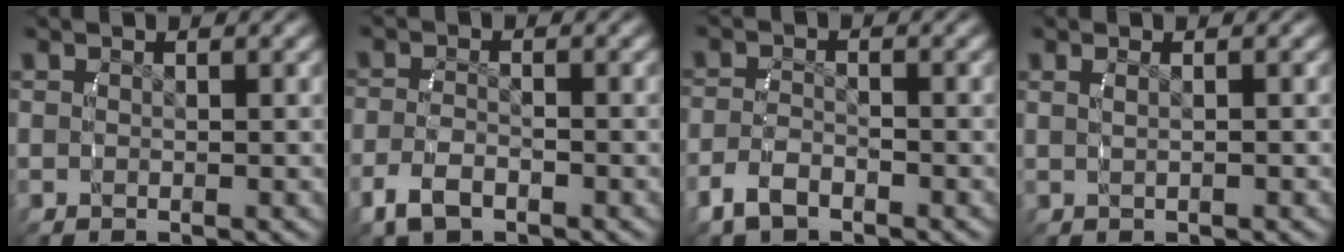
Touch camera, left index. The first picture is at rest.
{"total": 2.9, "force": [-1.4, 1.6, 2.0], "torque": [-0.049, -0.008, -0.018]}
{"total": 2.4, "force": [-1.5, 1.3, 1.4], "torque": [-0.033, -0.003, -0.022]}
{"total": 0.6, "force": [0.0, -0.1, 0.6], "torque": [-0.020, 0.000, 0.001]}